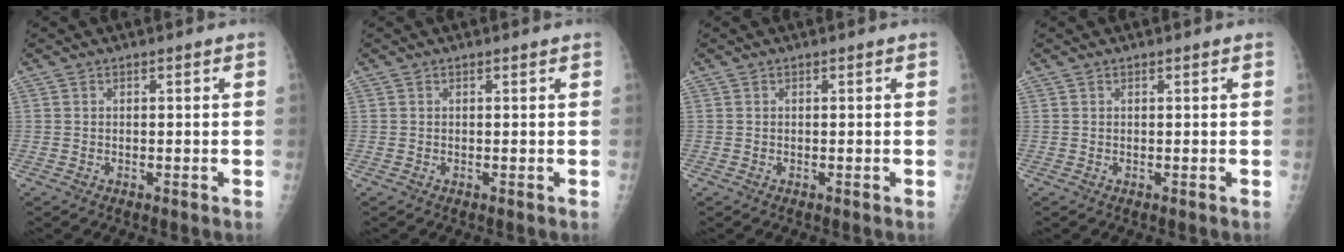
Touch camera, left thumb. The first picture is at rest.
{"total": 0.0}
{"total": 0.0}
{"total": 0.0}